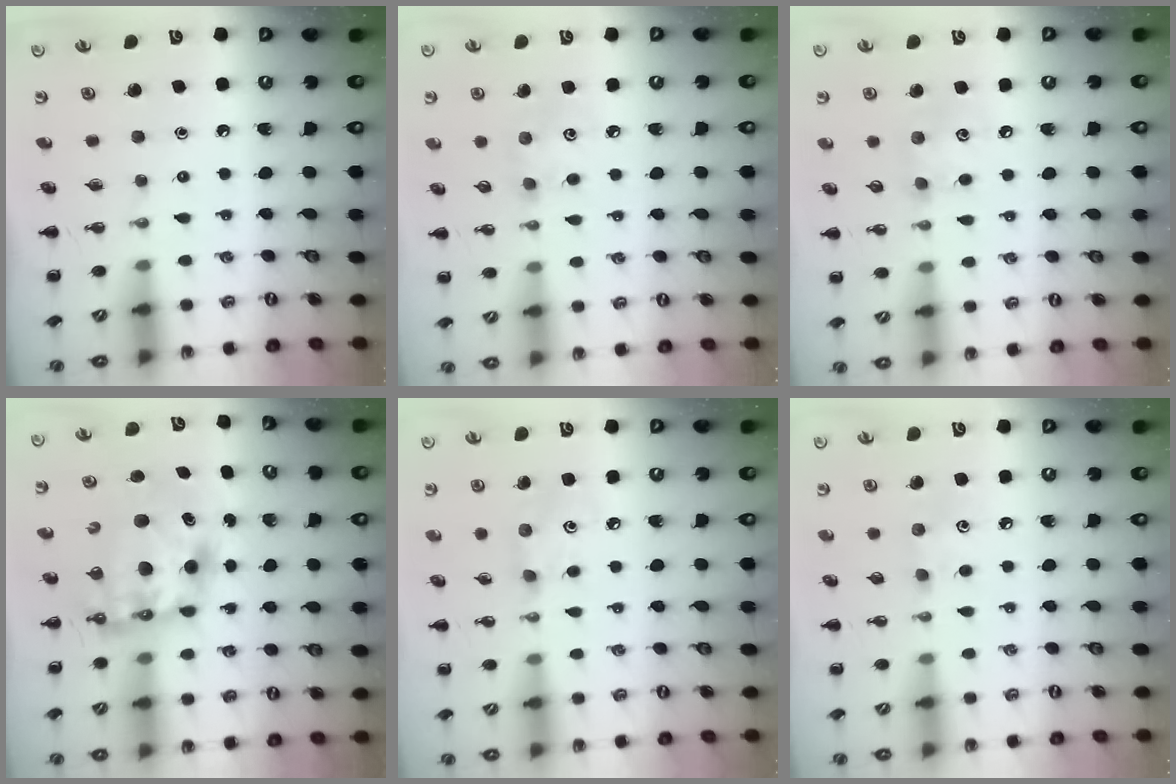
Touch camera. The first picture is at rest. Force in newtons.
{"total": 3.8, "press": 3.8, "slide": 0.7}
{"total": 5.0, "press": 5.0, "slide": 0.7}
{"total": 9.3, "press": 9.1, "slide": 2.2}
{"total": 3.1, "press": 3.0, "slide": 0.6}
{"total": 5.0, "press": 4.8, "slide": 1.5}